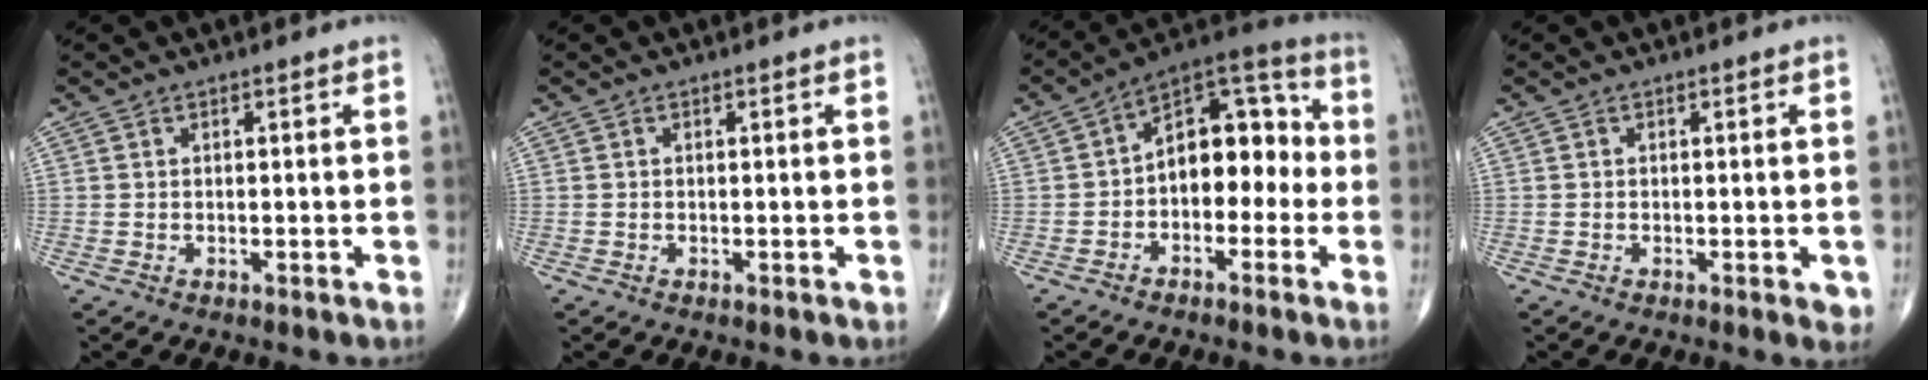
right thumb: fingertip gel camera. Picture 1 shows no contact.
{"total": 0.0}
{"total": 13.2, "force": [-1.3, 8.3, 10.2], "torque": [-0.113, 0.047, -0.038]}
{"total": 2.1, "force": [-0.7, 0.7, 1.8], "torque": [-0.013, -0.001, -0.011]}